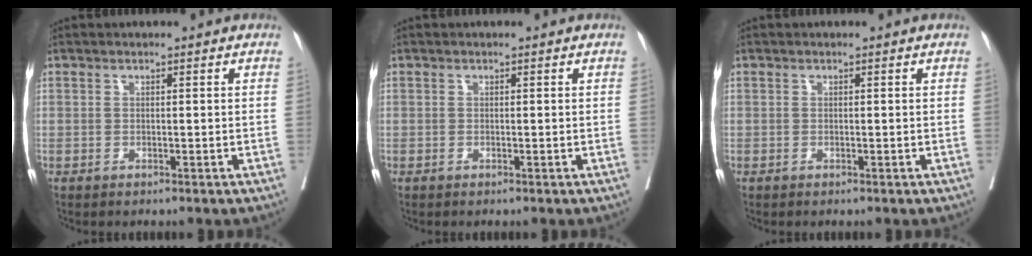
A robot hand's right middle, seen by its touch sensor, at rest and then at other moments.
{"total": 0.0}
{"total": 0.0}